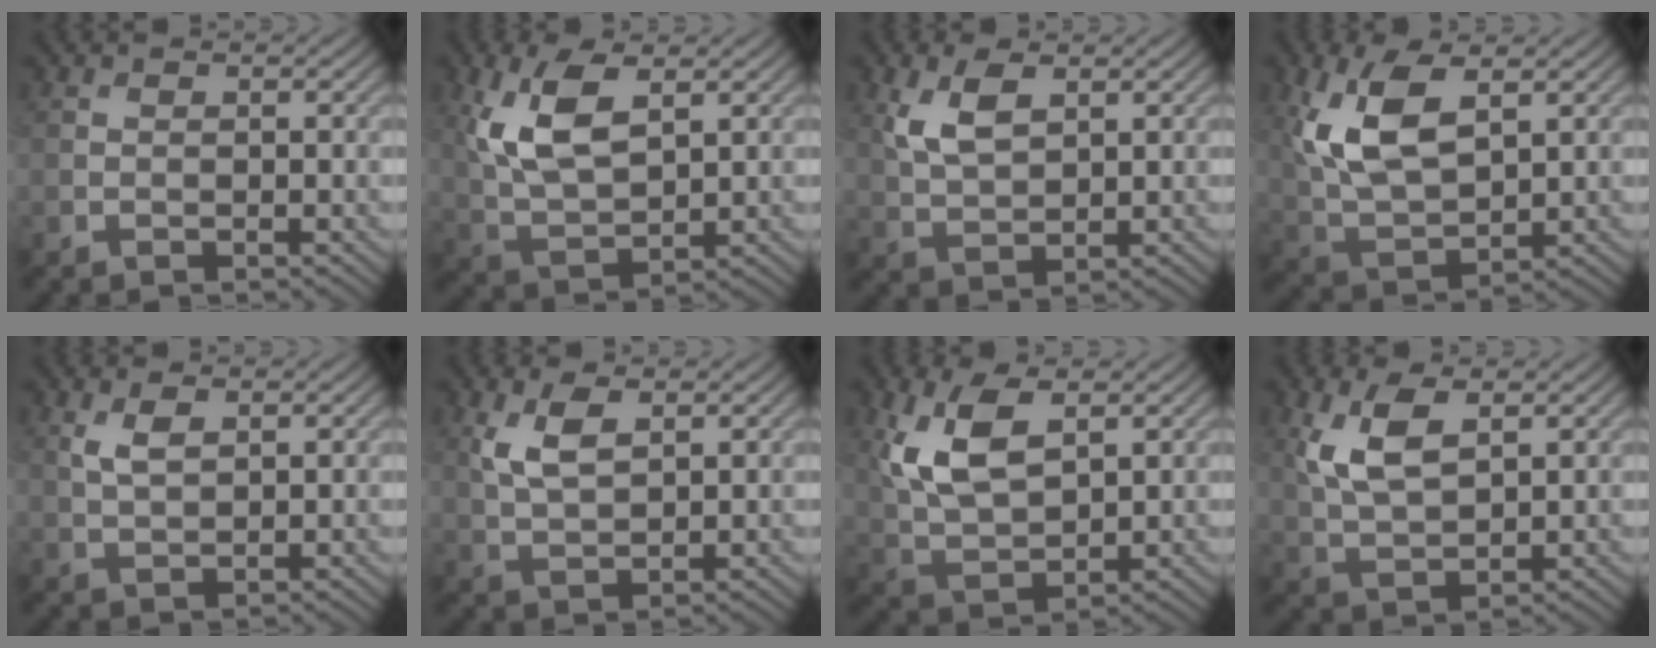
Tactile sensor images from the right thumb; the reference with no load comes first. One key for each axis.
{"total": 9.1, "fx": 3.1, "fy": 4.4, "fz": 7.4, "tx": -0.170, "ty": 0.002, "tz": 0.060}
{"total": 5.3, "fx": 2.2, "fy": 2.6, "fz": 4.0, "tx": -0.099, "ty": -0.001, "tz": 0.046}
{"total": 10.3, "fx": 3.2, "fy": 5.2, "fz": 8.3, "tx": -0.193, "ty": 0.001, "tz": 0.061}
{"total": 2.9, "fx": 1.2, "fy": 1.3, "fz": 2.3, "tx": -0.055, "ty": 0.000, "tz": 0.029}
{"total": 4.8, "fx": 1.9, "fy": 2.2, "fz": 3.8, "tx": -0.091, "ty": 0.001, "tz": 0.041}
{"total": 9.2, "fx": 3.2, "fy": 4.6, "fz": 7.3, "tx": -0.170, "ty": 0.002, "tz": 0.062}
{"total": 7.0, "fx": 2.6, "fy": 3.3, "fz": 5.6, "tx": -0.130, "ty": 0.000, "tz": 0.052}